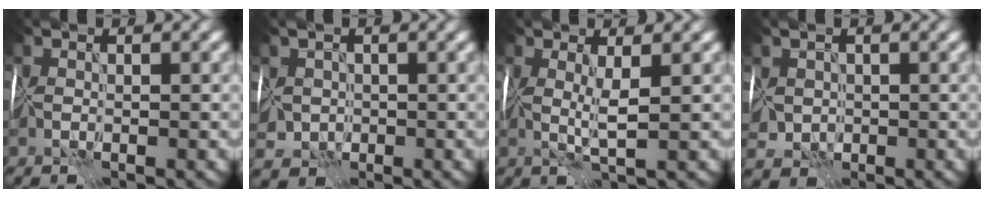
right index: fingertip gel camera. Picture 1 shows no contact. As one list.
[{"total": 2.5, "force": [0.1, 2.3, 0.9], "torque": [-0.017, 0.002, 0.003]}, {"total": 2.2, "force": [0.5, 0.2, 2.2], "torque": [-0.045, -0.005, 0.010]}, {"total": 2.2, "force": [0.5, 2.0, 0.8], "torque": [-0.018, 0.000, 0.013]}]